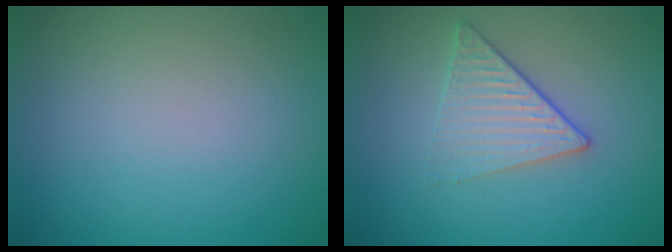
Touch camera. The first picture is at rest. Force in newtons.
{"total": 3.3, "press": 2.8, "slide": 1.8}